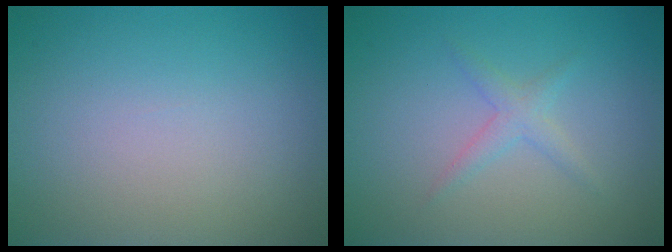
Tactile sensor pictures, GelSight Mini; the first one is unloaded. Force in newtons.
{"total": 1.4, "press": 1.4, "slide": 0.1}